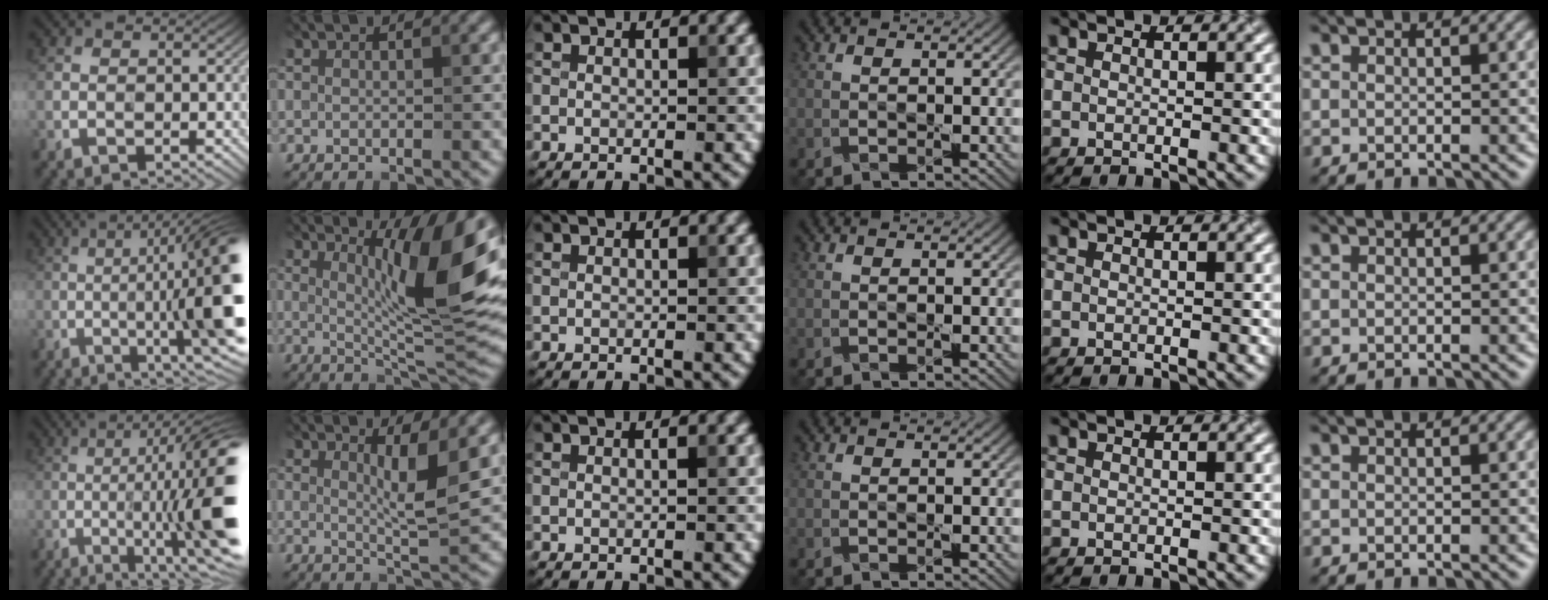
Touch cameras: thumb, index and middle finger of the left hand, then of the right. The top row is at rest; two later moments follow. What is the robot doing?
{"motion": "press", "object": "grip strengthener"}